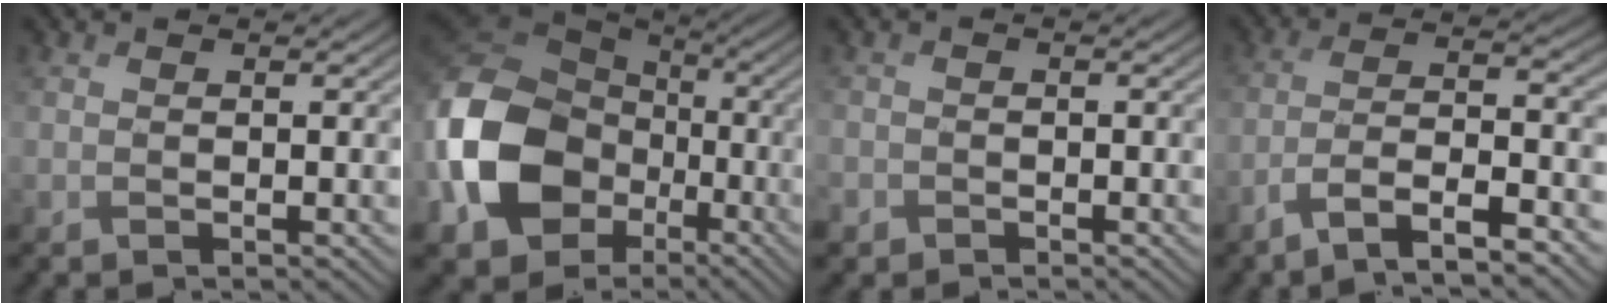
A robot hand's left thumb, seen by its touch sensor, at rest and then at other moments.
{"total": 18.1, "force": [-4.1, 13.7, 11.1], "torque": [-0.300, -0.030, -0.082]}
{"total": 1.7, "force": [-0.9, 1.5, 0.0], "torque": [0.002, -0.006, -0.024]}
{"total": 8.1, "force": [-5.5, 1.3, 5.8], "torque": [-0.095, 0.016, -0.101]}